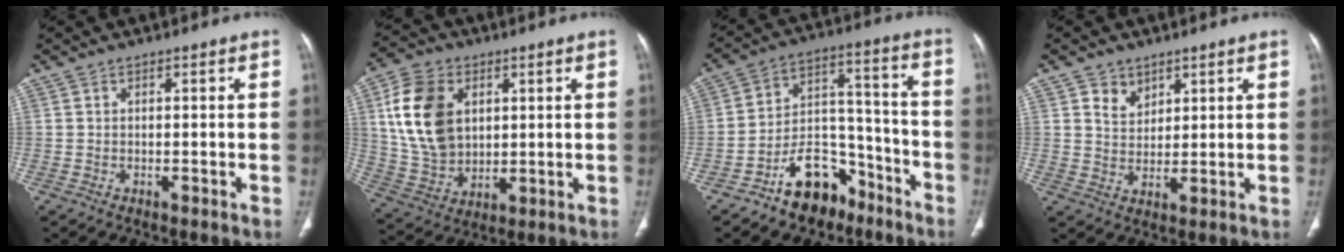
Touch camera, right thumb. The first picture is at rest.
{"total": 16.0, "force": [4.3, 11.3, 10.4], "torque": [-0.176, -0.008, 0.090]}
{"total": 13.5, "force": [-8.9, 8.2, 6.2], "torque": [-0.061, 0.092, -0.146]}
{"total": 4.6, "force": [2.8, 3.3, 1.5], "torque": [-0.007, -0.022, 0.056]}